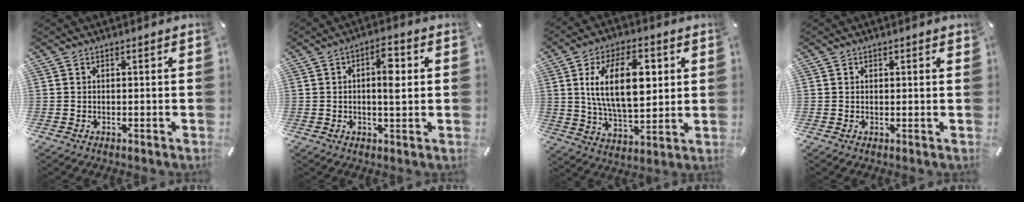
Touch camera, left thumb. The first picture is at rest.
{"total": 6.8, "force": [1.0, 2.7, 6.1], "torque": [-0.087, 0.000, 0.009]}
{"total": 17.3, "force": [4.2, 9.4, 13.9], "torque": [-0.261, -0.001, 0.065]}
{"total": 0.5, "force": [0.4, 0.3, 0.2], "torque": [0.005, -0.003, 0.006]}